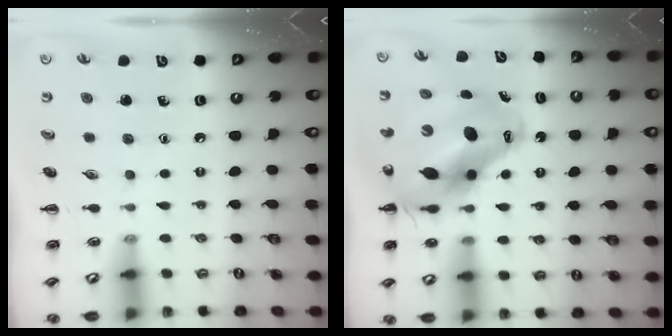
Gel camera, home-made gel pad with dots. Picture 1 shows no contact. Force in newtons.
{"total": 15.8, "press": 15.2, "slide": 4.5}